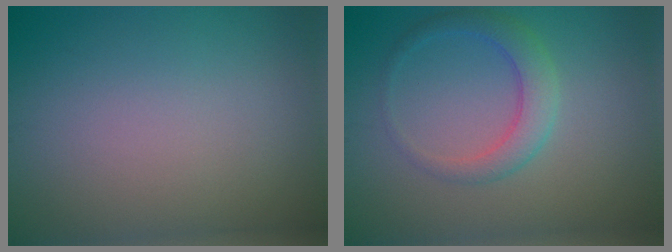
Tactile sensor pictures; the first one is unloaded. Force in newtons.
{"total": 3.0, "press": 3.0, "slide": 0.1}